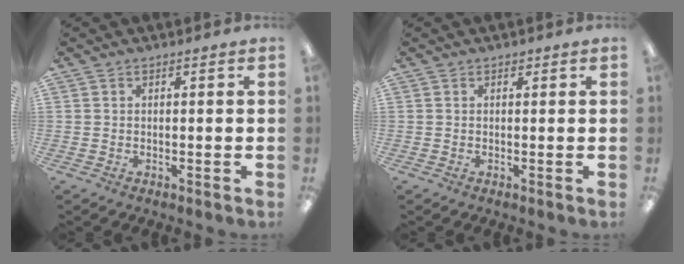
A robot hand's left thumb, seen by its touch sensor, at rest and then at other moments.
{"total": 0.6, "force": [0.5, 0.4, 0.1], "torque": [-0.002, 0.002, 0.008]}